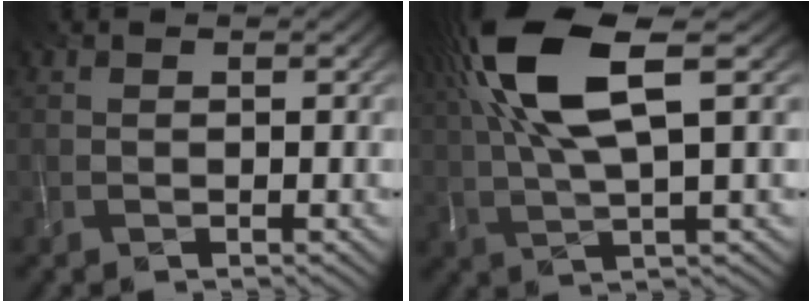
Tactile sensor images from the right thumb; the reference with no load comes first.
{"total": 12.8, "force": [4.4, 3.5, 11.4], "torque": [-0.254, 0.019, 0.087]}